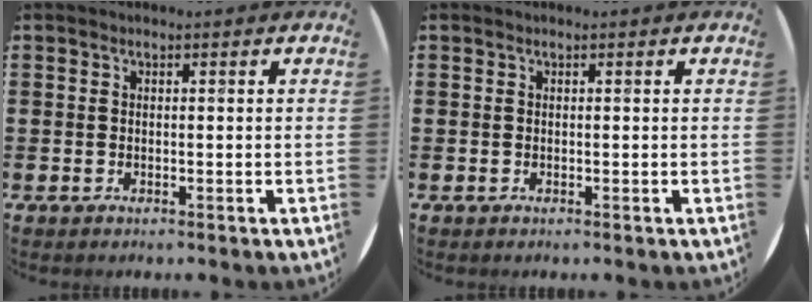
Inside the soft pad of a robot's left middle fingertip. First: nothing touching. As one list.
[{"total": 0.0}]